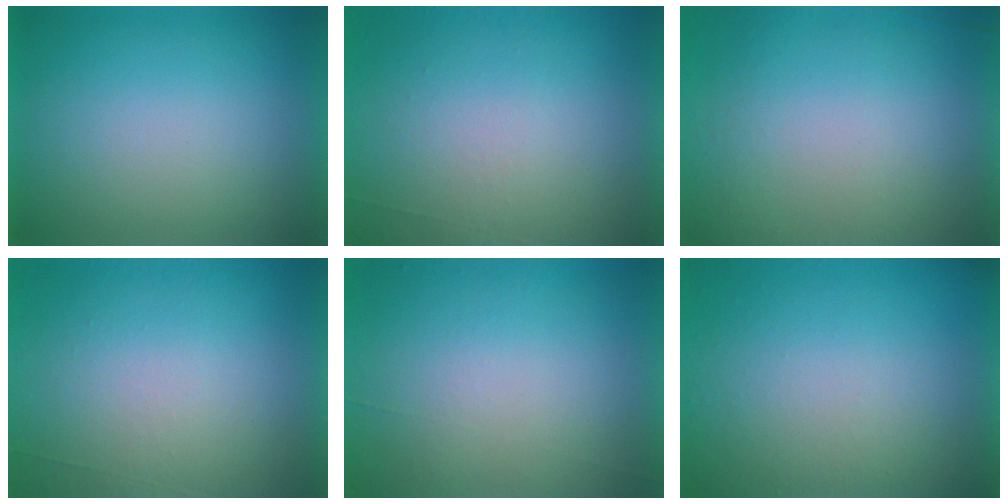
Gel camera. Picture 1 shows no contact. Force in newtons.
{"total": 6.9}
{"total": 6.2}
{"total": 6.8}
{"total": 4.5}
{"total": 4.9}